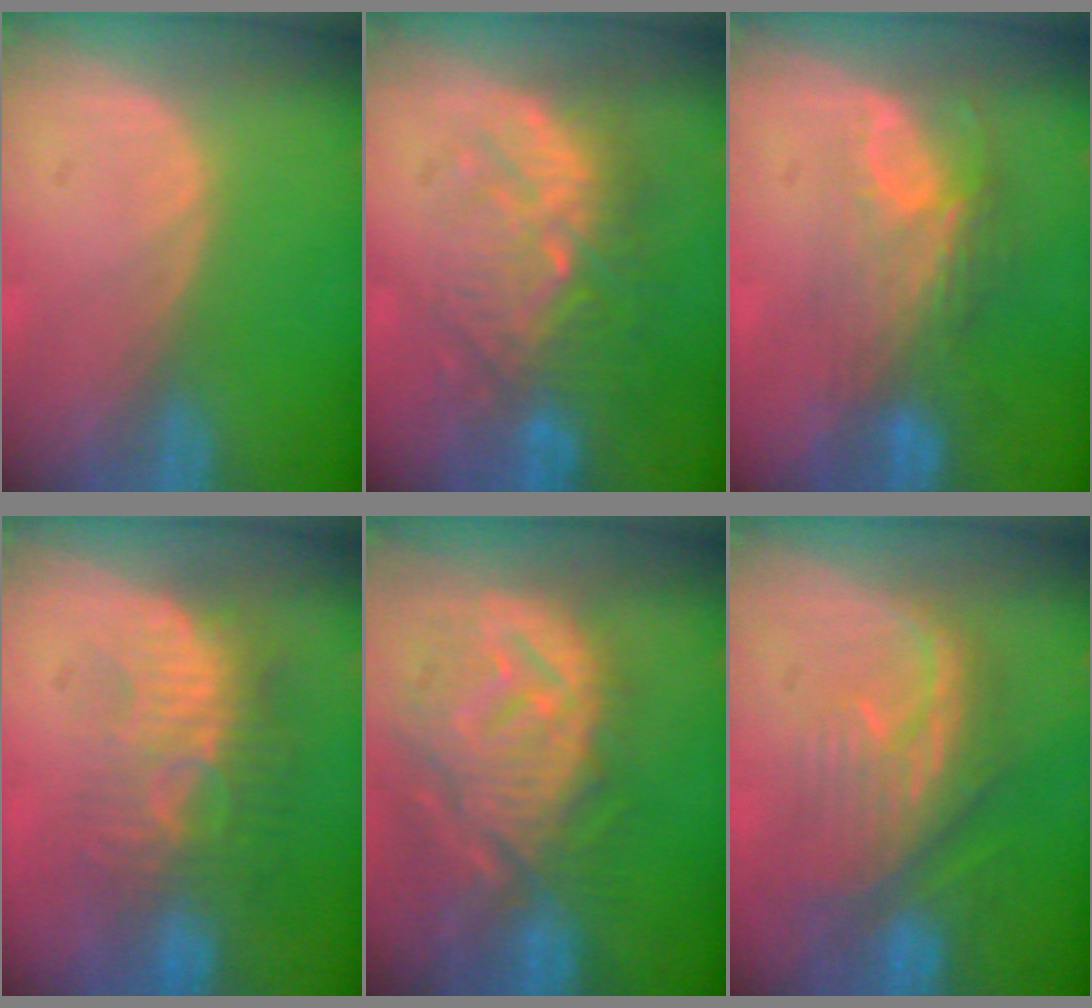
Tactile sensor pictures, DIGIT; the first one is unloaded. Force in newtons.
{"total": 9.6, "press": 9.0, "slide": 3.1}
{"total": 7.8, "press": 6.9, "slide": 3.8}
{"total": 9.5, "press": 8.8, "slide": 3.7}
{"total": 12.3, "press": 11.0, "slide": 5.5}
{"total": 8.1, "press": 8.1, "slide": 1.0}